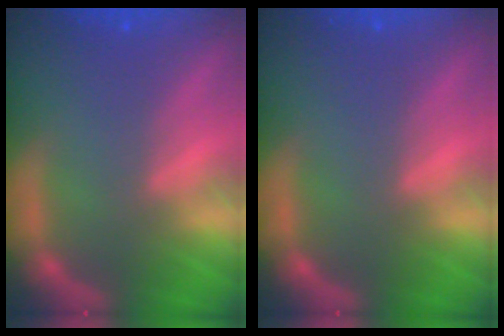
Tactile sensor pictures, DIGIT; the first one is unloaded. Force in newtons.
{"total": 0.0}